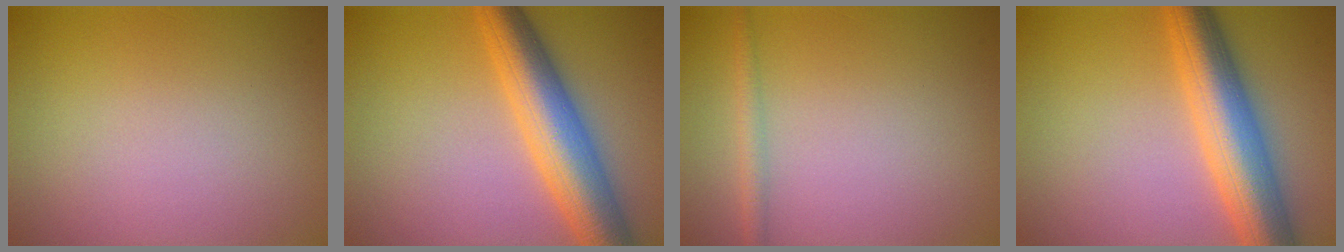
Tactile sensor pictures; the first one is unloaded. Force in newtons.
{"total": 7.5, "press": 7.5, "slide": 0.1}
{"total": 1.5, "press": 1.5, "slide": 0.0}
{"total": 7.6, "press": 7.6, "slide": 0.2}